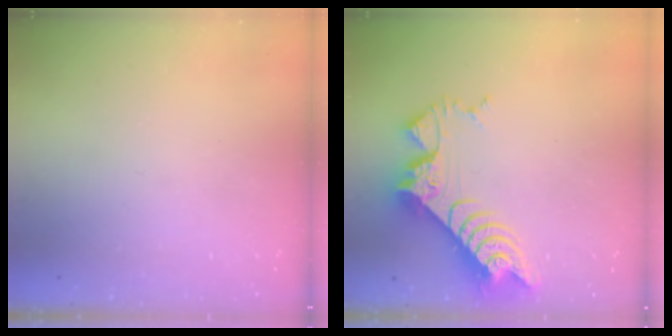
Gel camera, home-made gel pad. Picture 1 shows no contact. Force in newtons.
{"total": 10.6, "press": 10.6, "slide": 0.9}